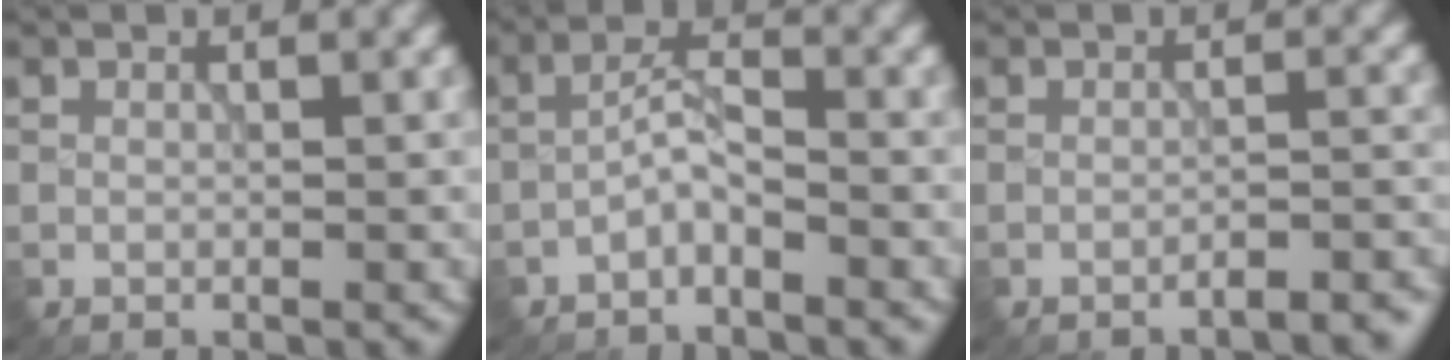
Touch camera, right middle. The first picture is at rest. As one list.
[{"total": 2.0, "force": [-1.3, 0.5, 1.5], "torque": [-0.032, 0.012, -0.030]}, {"total": 2.8, "force": [-2.1, 0.6, 1.6], "torque": [-0.015, 0.007, -0.032]}]